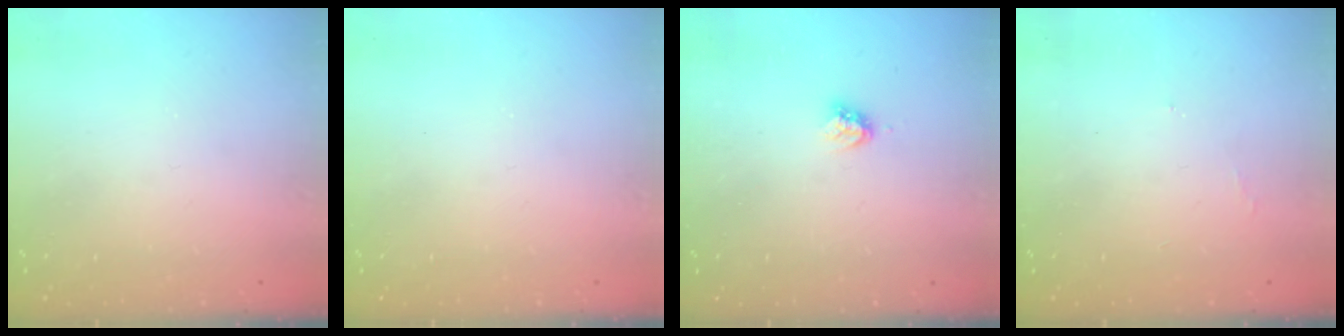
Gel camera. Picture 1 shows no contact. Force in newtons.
{"total": 0.0}
{"total": 3.5, "press": 3.4, "slide": 0.3}
{"total": 3.7, "press": 3.7, "slide": 0.4}